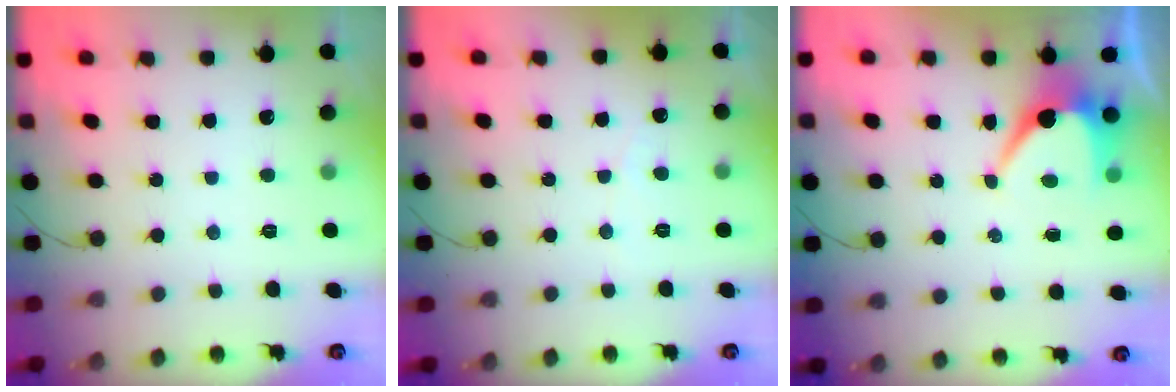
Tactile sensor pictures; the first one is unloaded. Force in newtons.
{"total": 1.9, "press": 1.9, "slide": 0.2}
{"total": 7.1, "press": 7.1, "slide": 0.3}